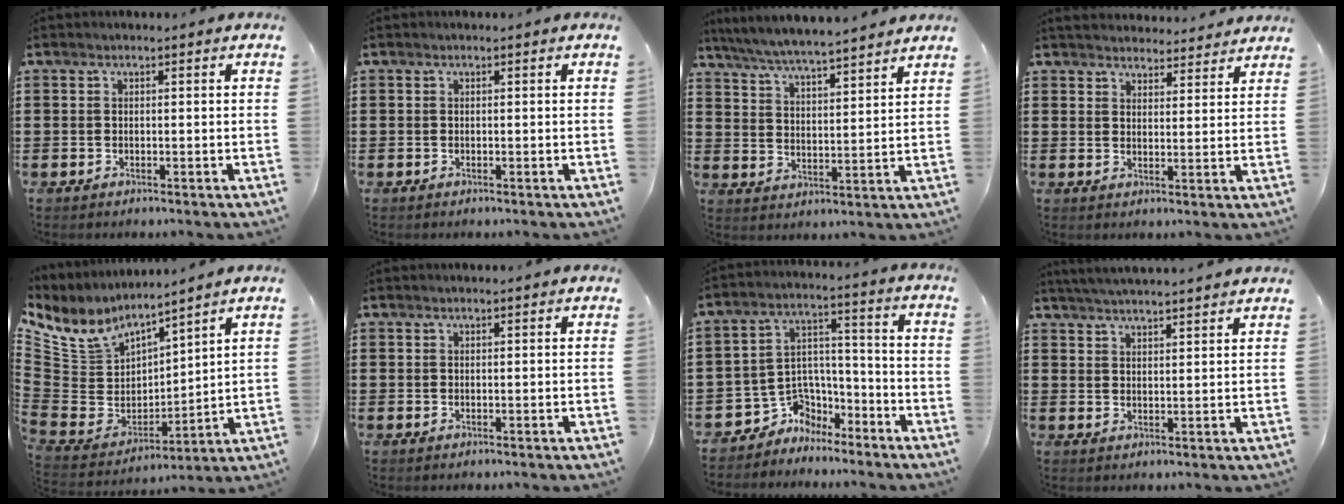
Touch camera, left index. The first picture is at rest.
{"total": 0.0}
{"total": 5.6, "force": [5.4, -0.4, 1.4], "torque": [-0.051, -0.033, 0.094]}
{"total": 3.6, "force": [3.5, 0.4, 0.0], "torque": [-0.003, -0.018, 0.064]}
{"total": 7.7, "force": [5.9, 4.4, 2.2], "torque": [-0.092, -0.045, 0.108]}
{"total": 0.8, "force": [0.8, 0.0, 0.1], "torque": [-0.005, 0.000, 0.016]}
{"total": 5.7, "force": [-4.5, 3.4, 0.5], "torque": [-0.027, 0.013, -0.092]}
{"total": 3.7, "force": [3.6, -0.8, 0.2], "torque": [-0.016, -0.014, 0.065]}